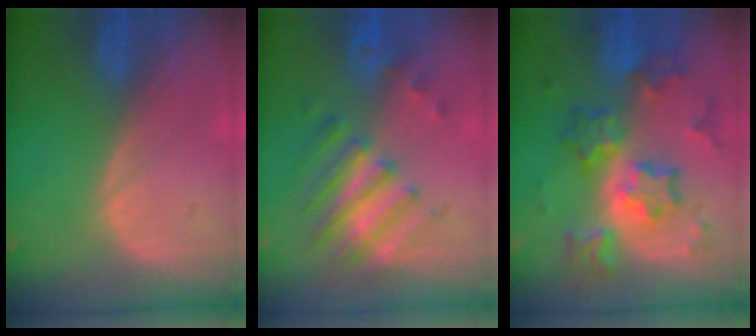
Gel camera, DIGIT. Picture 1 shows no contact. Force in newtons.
{"total": 7.9, "press": 6.9, "slide": 3.8}
{"total": 9.4, "press": 9.4, "slide": 0.7}